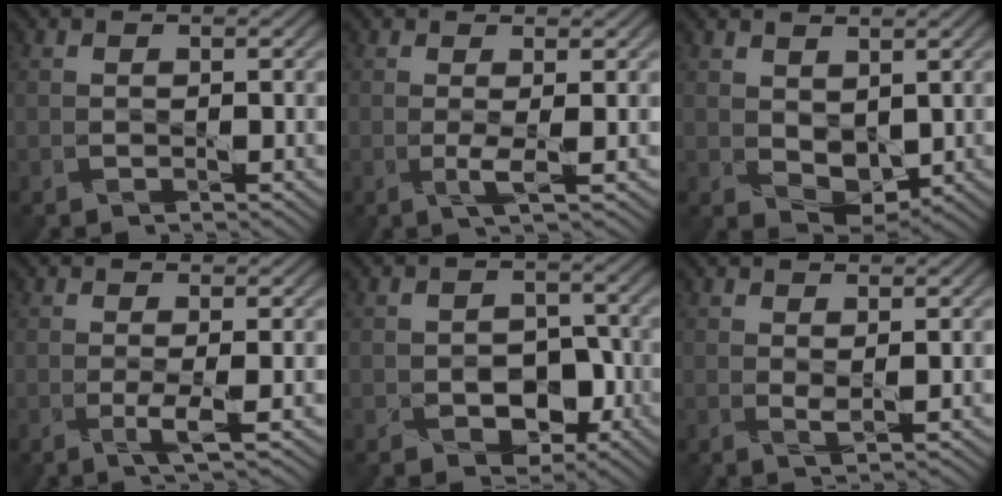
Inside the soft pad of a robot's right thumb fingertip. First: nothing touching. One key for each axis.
{"total": 1.6, "fx": 0.0, "fy": -0.2, "fz": 1.6, "tx": -0.035, "ty": 0.001, "tz": -0.004}
{"total": 3.6, "fx": 1.2, "fy": 2.4, "fz": 2.4, "tx": -0.052, "ty": -0.011, "tz": 0.026}
{"total": 1.8, "fx": -0.1, "fy": -0.2, "fz": 1.8, "tx": -0.038, "ty": 0.000, "tz": -0.006}
{"total": 4.6, "fx": -1.8, "fy": 3.4, "fz": 2.5, "tx": -0.028, "ty": 0.000, "tz": -0.030}
{"total": 1.2, "fx": 1.0, "fy": 0.1, "fz": 0.8, "tx": -0.021, "ty": -0.003, "tz": 0.020}